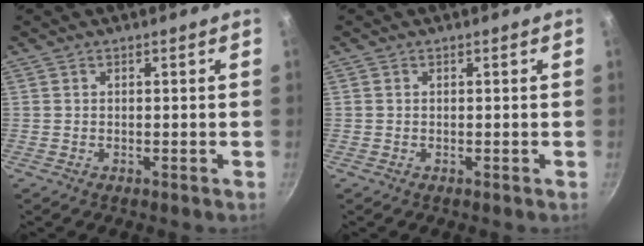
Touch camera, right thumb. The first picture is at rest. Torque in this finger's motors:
{"motor_torque": [0.09, -0.02, -0.34, 0.21, 0.04]}